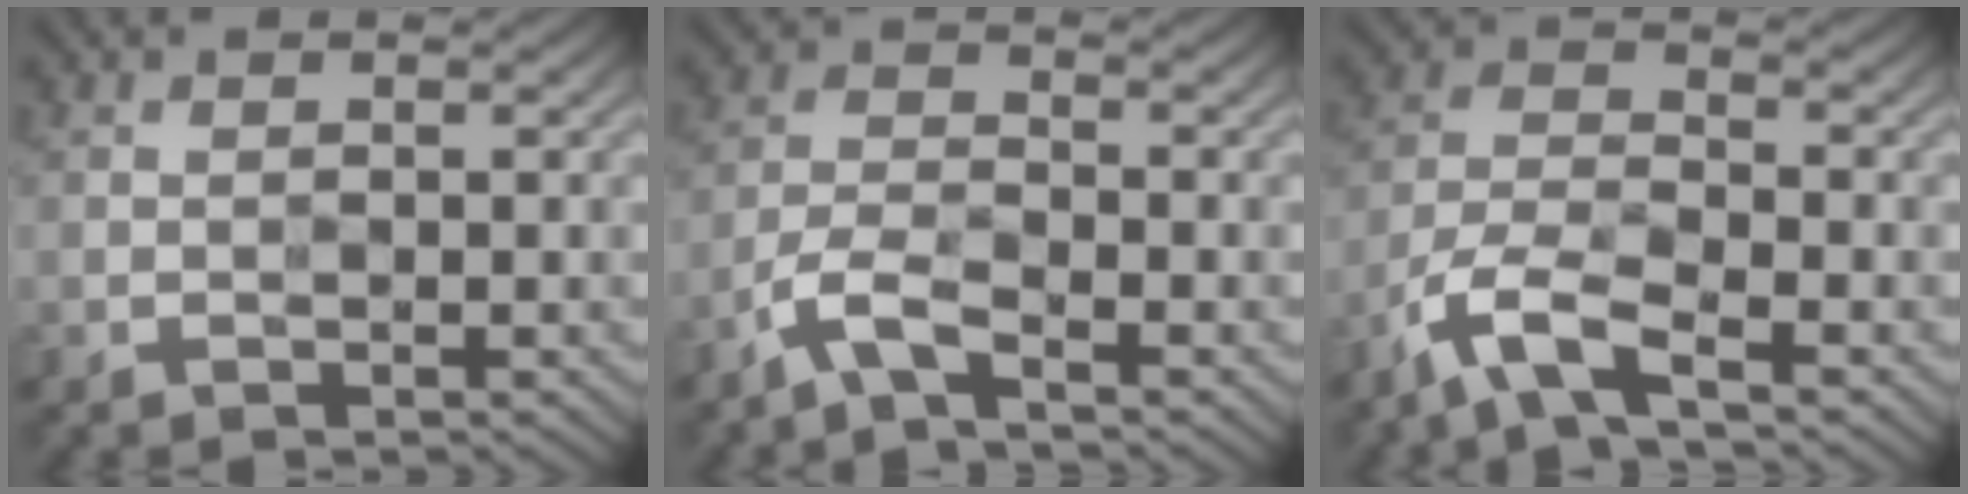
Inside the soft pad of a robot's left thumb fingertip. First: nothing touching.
{"total": 4.4, "force": [-3.2, 1.0, 2.8], "torque": [-0.065, -0.001, -0.080]}
{"total": 6.9, "force": [-4.9, 1.7, 4.6], "torque": [-0.103, -0.004, -0.112]}